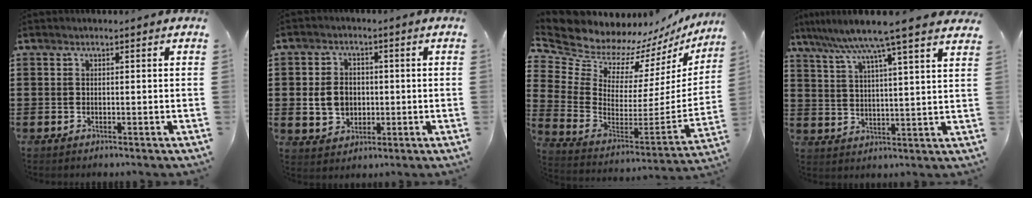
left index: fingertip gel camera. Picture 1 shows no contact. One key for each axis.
{"total": 5.4, "fx": -0.2, "fy": 4.4, "fz": 3.2, "tx": -0.069, "ty": 0.005, "tz": -0.008}
{"total": 8.9, "fx": 8.3, "fy": 3.2, "fz": 0.3, "tx": -0.064, "ty": -0.078, "tz": 0.150}
{"total": 8.2, "fx": 6.8, "fy": -0.9, "fz": 4.6, "tx": -0.112, "ty": -0.034, "tz": 0.110}